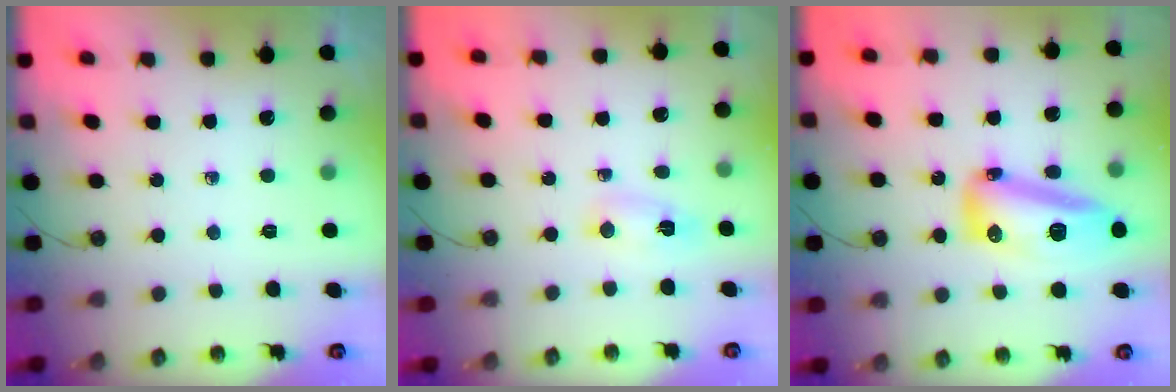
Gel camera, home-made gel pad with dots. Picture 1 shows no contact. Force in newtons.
{"total": 2.8, "press": 2.5, "slide": 1.4}
{"total": 19.4, "press": 17.5, "slide": 8.4}